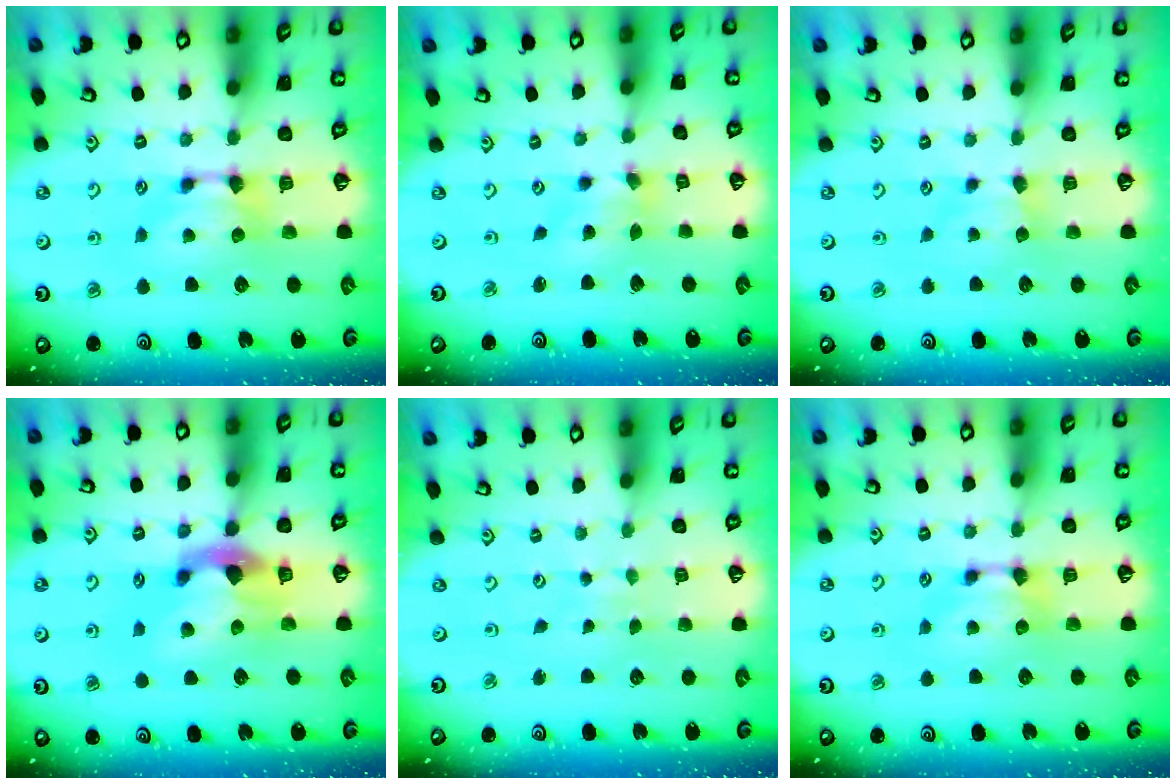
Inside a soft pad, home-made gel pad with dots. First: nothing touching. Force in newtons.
{"total": 1.5, "press": 0.7, "slide": 1.3}
{"total": 1.4, "press": 1.3, "slide": 0.5}
{"total": 4.1, "press": 3.8, "slide": 1.6}
{"total": 5.3, "press": 5.2, "slide": 0.2}
{"total": 0.0}